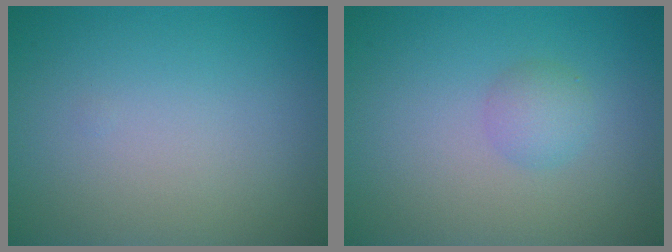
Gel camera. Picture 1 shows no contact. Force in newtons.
{"total": 1.7, "press": 1.7, "slide": 0.0}